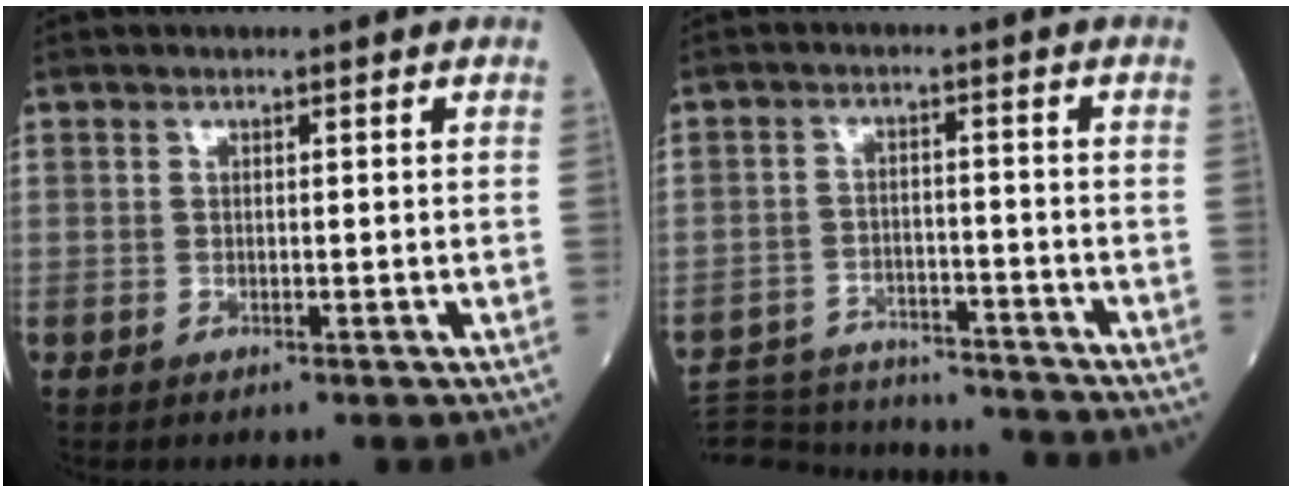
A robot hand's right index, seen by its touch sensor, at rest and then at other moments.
{"total": 17.2, "force": [-16.4, 2.9, 4.3], "torque": [-0.095, -0.002, -0.238]}